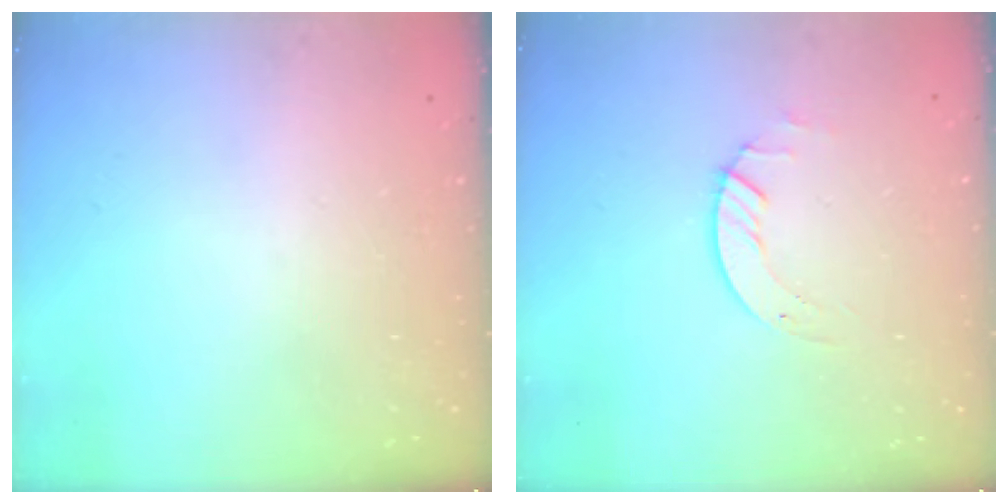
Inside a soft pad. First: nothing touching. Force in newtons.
{"total": 2.0, "press": 2.0, "slide": 0.2}